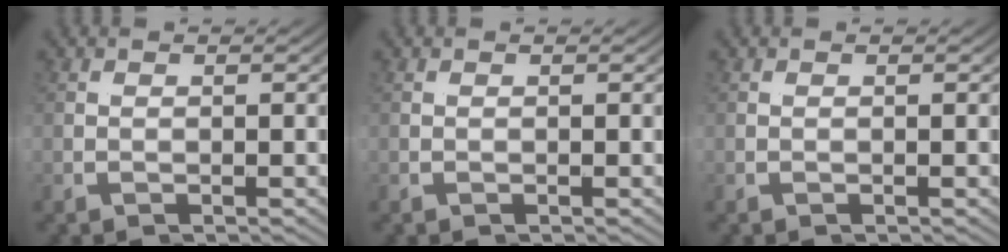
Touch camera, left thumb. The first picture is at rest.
{"total": 0.0}
{"total": 0.0}